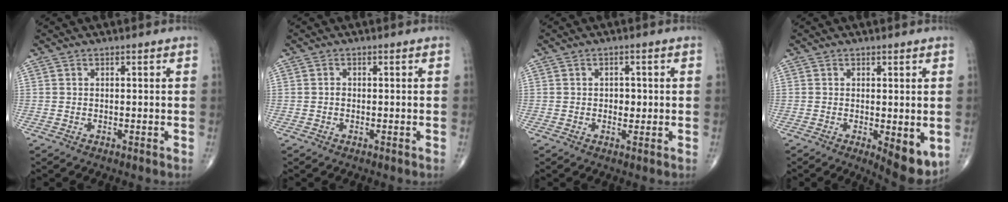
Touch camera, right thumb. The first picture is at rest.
{"total": 0.6, "force": [-0.1, 0.4, 0.3], "torque": [-0.004, 0.001, -0.004]}
{"total": 2.3, "force": [0.0, 1.6, 1.6], "torque": [-0.010, 0.001, 0.000]}
{"total": 6.8, "force": [-1.3, 2.6, 6.1], "torque": [-0.076, -0.020, -0.012]}